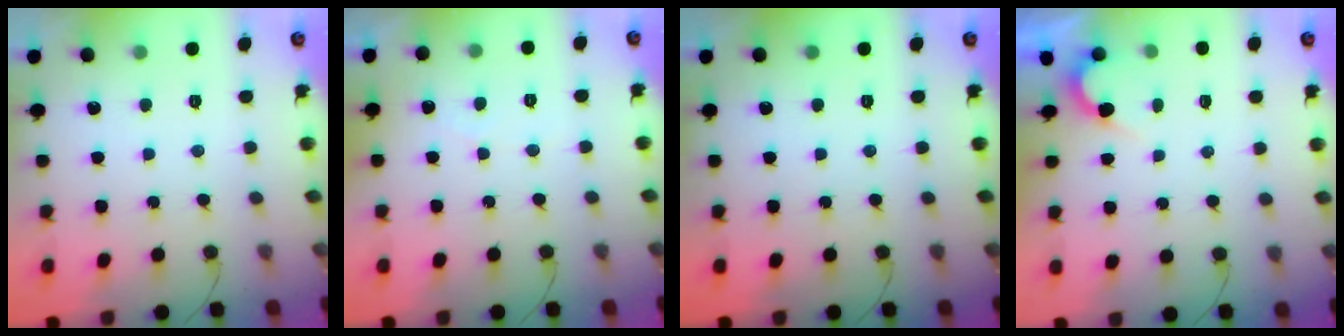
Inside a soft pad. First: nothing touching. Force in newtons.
{"total": 1.9, "press": 1.9, "slide": 0.2}
{"total": 0.0}
{"total": 2.1, "press": 2.1, "slide": 0.1}